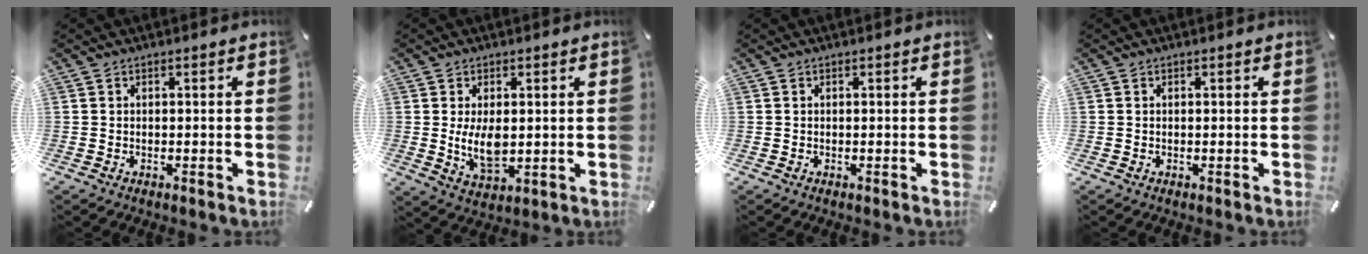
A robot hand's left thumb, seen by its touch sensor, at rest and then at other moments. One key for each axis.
{"total": 7.4, "fx": 0.5, "fy": 4.3, "fz": 6.0, "tx": -0.123, "ty": -0.008, "tz": 0.004}
{"total": 0.0}
{"total": 0.0}